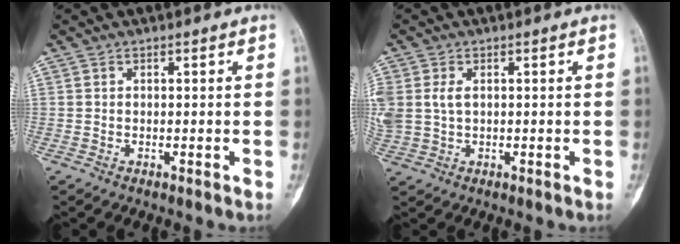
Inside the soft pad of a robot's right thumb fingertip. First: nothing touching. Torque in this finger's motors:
{"motor_torque": [0.39, 0.41, 0.66, 0.31, 0.15]}